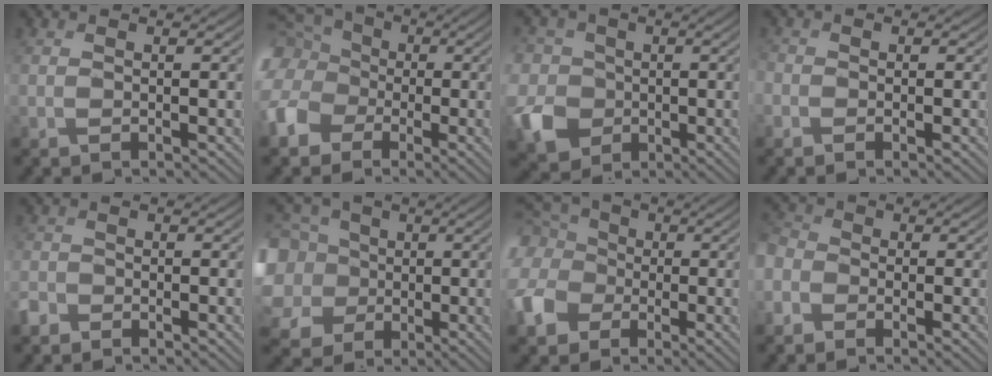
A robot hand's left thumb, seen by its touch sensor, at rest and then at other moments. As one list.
[{"total": 13.2, "force": [-0.7, 11.6, 6.3], "torque": [-0.221, -0.012, -0.032]}, {"total": 9.3, "force": [-1.5, 8.3, 4.0], "torque": [-0.129, -0.011, -0.045]}, {"total": 1.6, "force": [-0.8, 1.3, 0.3], "torque": [-0.007, -0.003, -0.022]}, {"total": 2.3, "force": [-1.7, 1.6, 0.4], "torque": [-0.012, -0.001, -0.047]}, {"total": 13.4, "force": [-0.4, 12.2, 5.7], "torque": [-0.221, -0.007, -0.029]}, {"total": 12.8, "force": [-1.6, 10.9, 6.5], "torque": [-0.216, -0.012, -0.046]}, {"total": 5.0, "force": [-2.5, 3.8, 2.1], "torque": [-0.069, -0.004, -0.062]}]